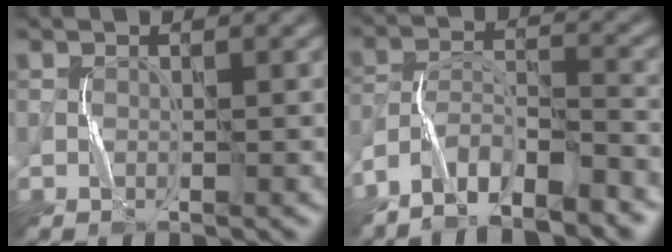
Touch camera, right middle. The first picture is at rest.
{"total": 7.6, "force": [-6.3, 1.7, 3.8], "torque": [-0.070, 0.001, -0.114]}